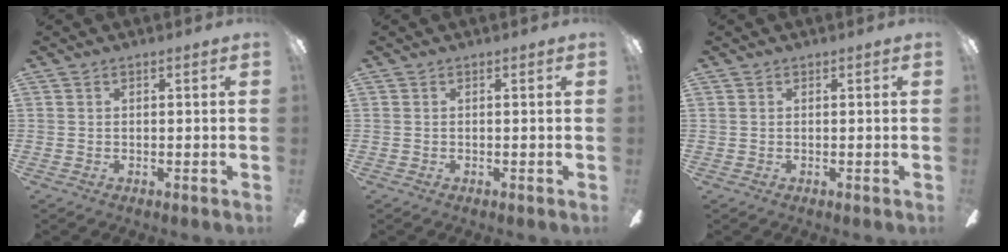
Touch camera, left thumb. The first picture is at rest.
{"total": 0.0}
{"total": 0.0}